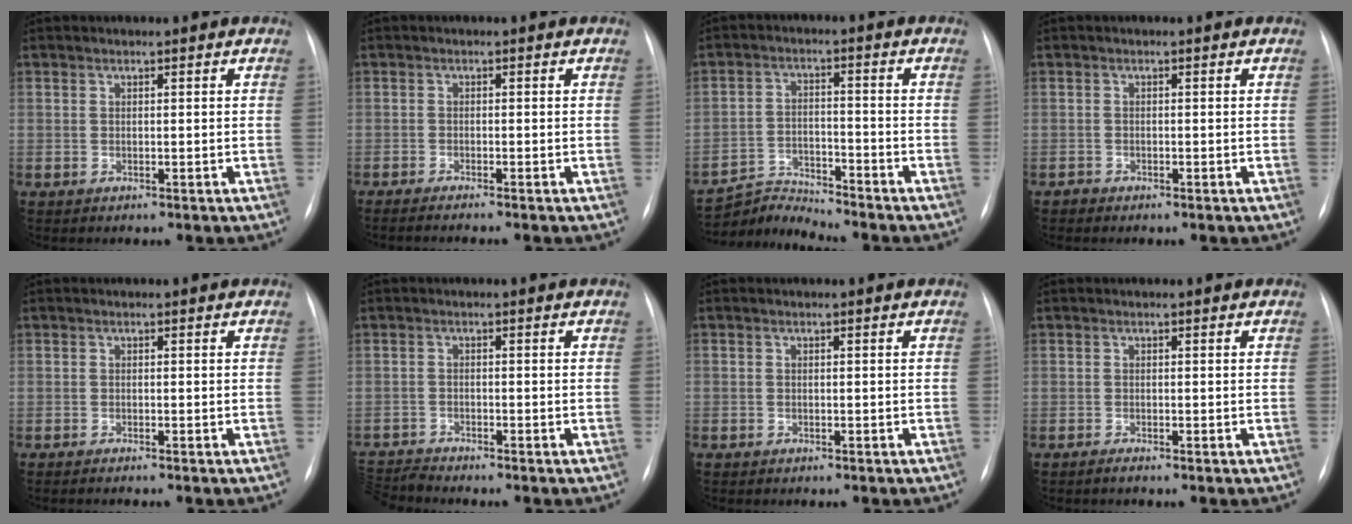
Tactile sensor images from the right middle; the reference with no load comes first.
{"total": 4.5, "force": [-3.9, -0.4, 2.3], "torque": [-0.025, -0.007, -0.055]}
{"total": 5.9, "force": [-5.5, -1.1, -1.7], "torque": [0.020, -0.003, -0.100]}
{"total": 0.6, "force": [-0.5, 0.2, -0.1], "torque": [0.003, 0.000, -0.012]}
{"total": 2.4, "force": [-2.0, -0.1, 1.3], "torque": [-0.013, -0.003, -0.024]}
{"total": 4.3, "force": [-4.0, -1.3, -0.5], "torque": [0.005, -0.014, -0.078]}
{"total": 0.8, "force": [-0.6, 0.6, 0.0], "torque": [-0.008, 0.003, -0.009]}
{"total": 0.8, "force": [-0.7, -0.1, 0.3], "torque": [-0.007, -0.002, -0.013]}